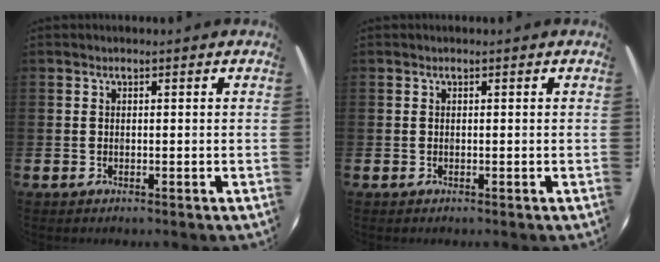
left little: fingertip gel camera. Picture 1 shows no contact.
{"total": 0.0}